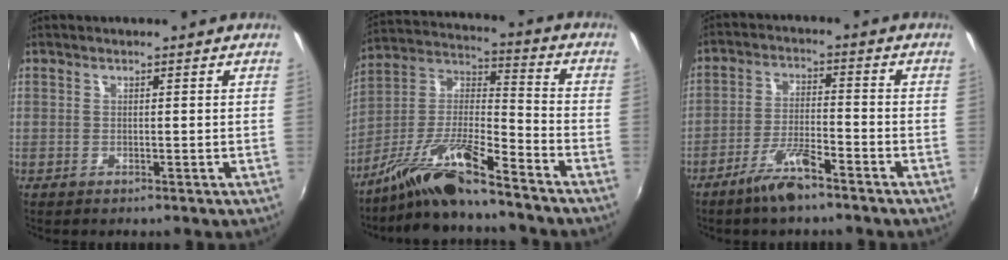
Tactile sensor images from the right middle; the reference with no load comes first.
{"total": 12.7, "force": [-10.1, 1.2, 7.7], "torque": [-0.156, 0.010, -0.198]}
{"total": 7.2, "force": [-5.4, 1.3, 4.5], "torque": [-0.100, -0.002, -0.098]}